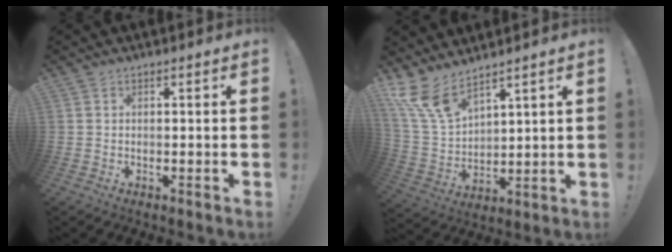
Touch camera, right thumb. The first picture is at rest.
{"total": 11.4, "force": [8.8, 4.5, 5.7], "torque": [-0.130, -0.053, 0.172]}